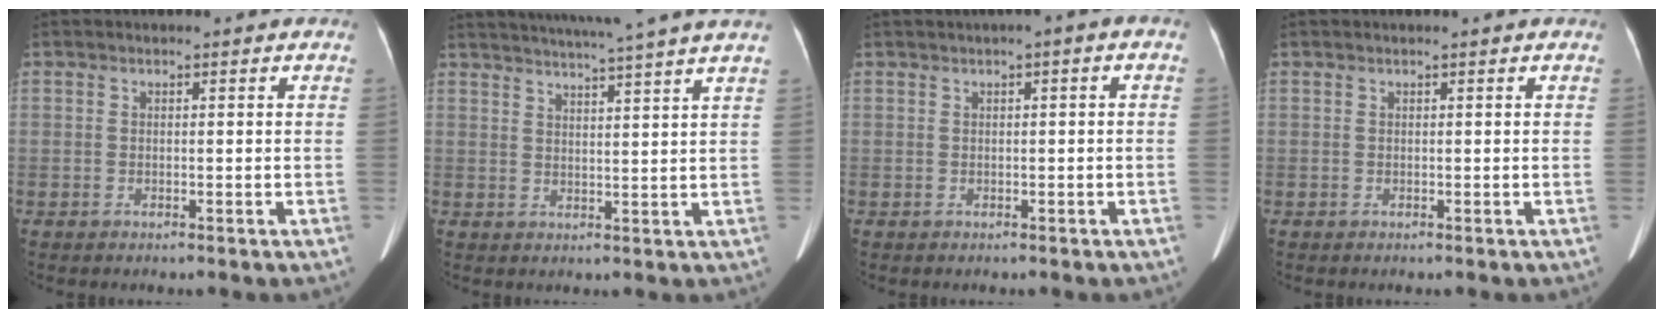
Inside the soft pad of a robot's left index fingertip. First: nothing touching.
{"total": 14.1, "force": [12.4, -2.0, 6.4], "torque": [-0.110, -0.014, 0.158]}
{"total": 1.5, "force": [0.2, 0.2, 1.5], "torque": [-0.020, 0.009, 0.002]}
{"total": 0.0}